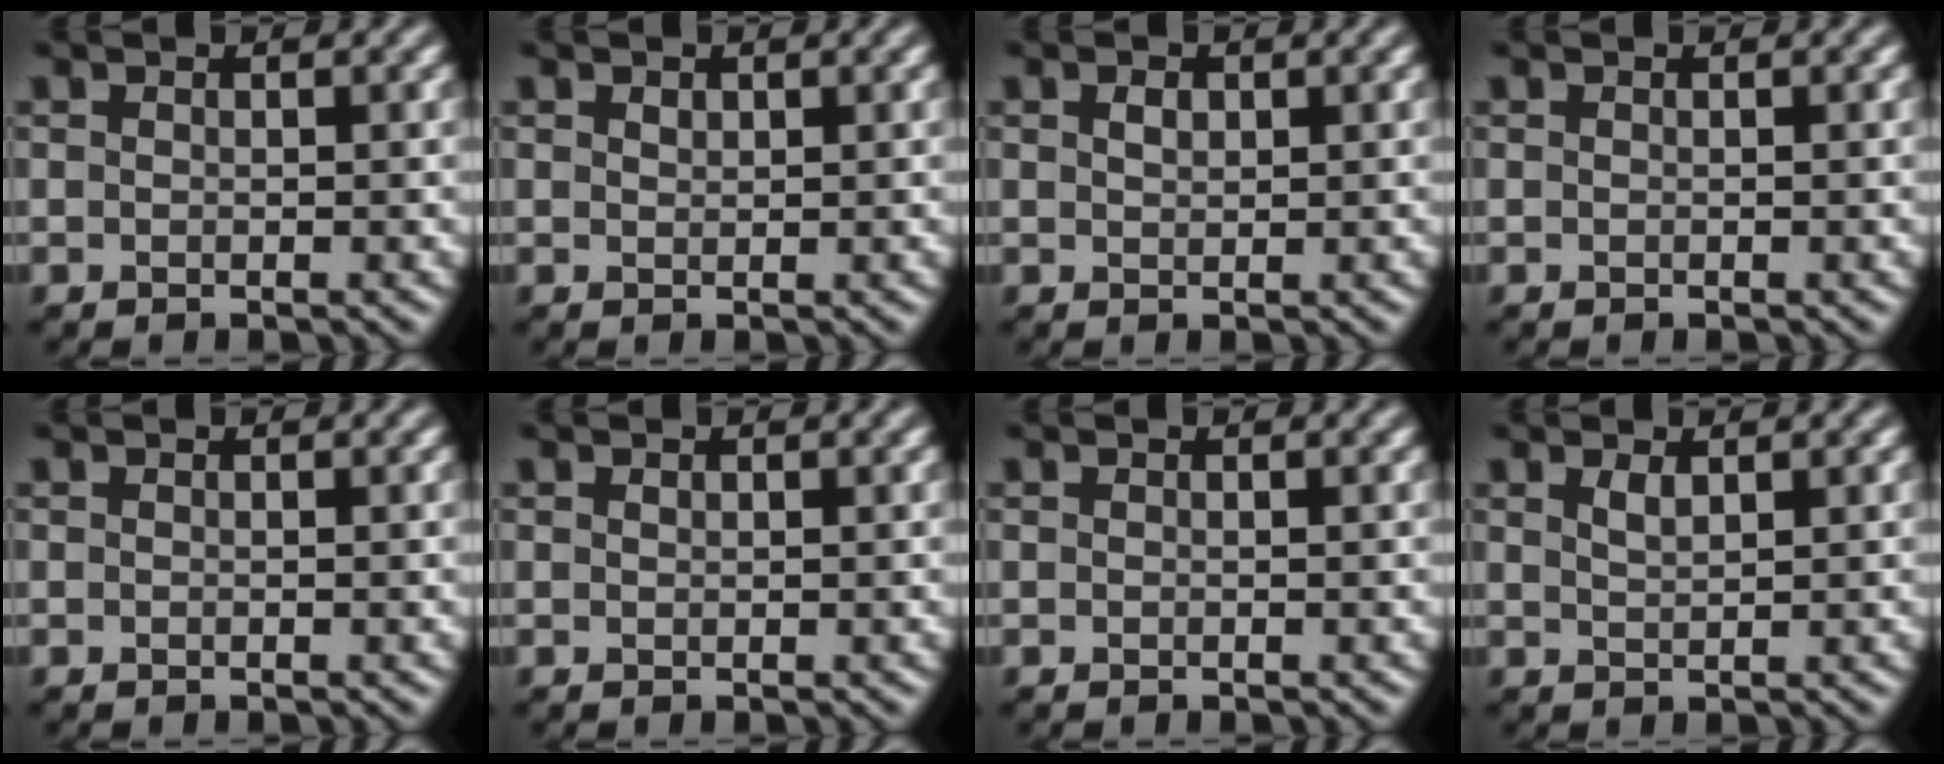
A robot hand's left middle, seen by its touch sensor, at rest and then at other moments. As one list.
[{"total": 0.6, "force": [0.4, 0.4, 0.3], "torque": [-0.006, -0.002, 0.010]}, {"total": 1.0, "force": [0.5, 0.6, 0.6], "torque": [-0.012, 0.001, 0.009]}, {"total": 0.0}, {"total": 0.0}, {"total": 0.0}, {"total": 0.0}, {"total": 1.1, "force": [0.8, 0.3, 0.7], "torque": [-0.016, 0.000, 0.016]}]